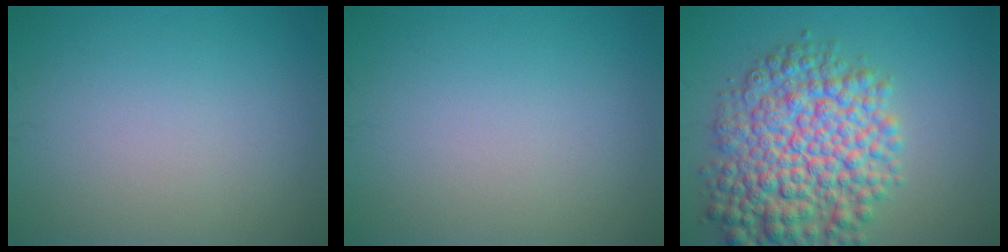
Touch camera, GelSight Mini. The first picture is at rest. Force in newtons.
{"total": 0.0}
{"total": 9.9, "press": 9.9, "slide": 0.2}